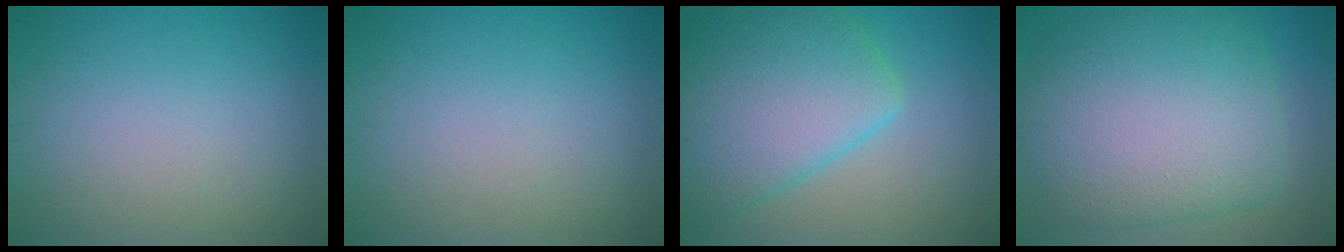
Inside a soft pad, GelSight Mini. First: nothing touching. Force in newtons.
{"total": 0.0}
{"total": 8.8, "press": 8.8, "slide": 0.3}
{"total": 11.1, "press": 11.1, "slide": 0.4}